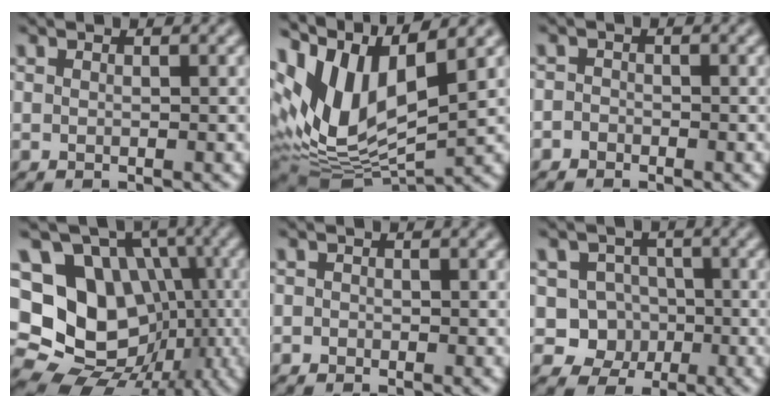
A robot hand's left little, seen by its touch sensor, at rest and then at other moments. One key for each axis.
{"total": 11.6, "fx": 4.4, "fy": 5.6, "fz": 9.2, "tx": -0.208, "ty": 0.009, "tz": 0.083}
{"total": 1.3, "fx": -0.6, "fy": 1.1, "fz": 0.2, "tx": 0.014, "ty": 0.003, "tz": -0.022}
{"total": 17.9, "fx": -0.5, "fy": 15.3, "fz": 9.3, "tx": -0.188, "ty": 0.020, "tz": -0.011}
{"total": 0.7, "fx": -0.3, "fy": 0.6, "fz": 0.0, "tx": 0.006, "ty": -0.005, "tz": -0.010}
{"total": 5.0, "fx": -1.0, "fy": 4.7, "fz": 1.4, "tx": -0.003, "ty": 0.015, "tz": -0.041}